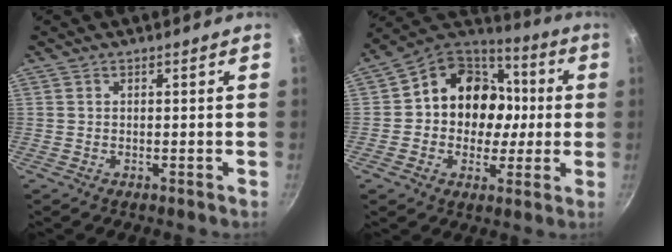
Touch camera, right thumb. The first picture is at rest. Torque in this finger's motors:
{"motor_torque": [-0.62, 1.17, 0.14, 0.09, 0.10]}